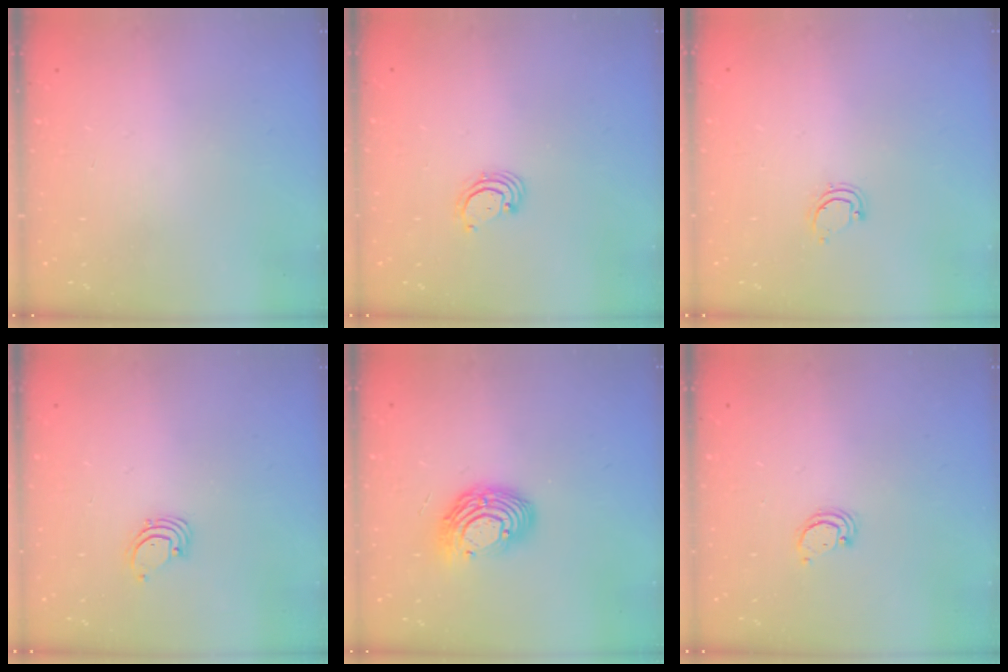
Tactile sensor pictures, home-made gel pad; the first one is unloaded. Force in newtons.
{"total": 2.7, "press": 2.7, "slide": 0.3}
{"total": 3.9, "press": 3.9, "slide": 0.4}
{"total": 1.6, "press": 1.6, "slide": 0.1}
{"total": 12.1, "press": 12.1, "slide": 1.0}
{"total": 2.4, "press": 2.4, "slide": 0.2}